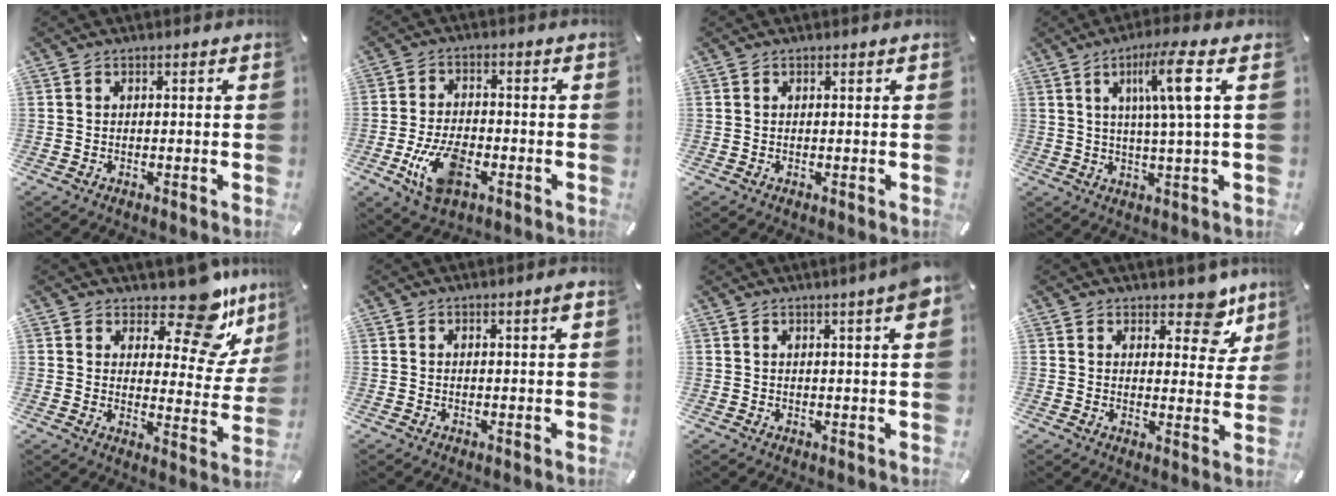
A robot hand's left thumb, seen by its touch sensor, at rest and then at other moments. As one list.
[{"total": 10.3, "force": [-3.9, 5.8, 7.5], "torque": [-0.151, 0.006, -0.071]}, {"total": 0.0}, {"total": 11.0, "force": [3.6, 0.4, 10.4], "torque": [-0.187, 0.000, 0.051]}, {"total": 15.0, "force": [11.8, 5.4, 7.6], "torque": [-0.095, -0.105, 0.196]}, {"total": 1.4, "force": [0.6, 0.1, 1.3], "torque": [-0.025, -0.001, 0.011]}, {"total": 4.4, "force": [2.4, 0.3, 3.7], "torque": [-0.058, -0.011, 0.037]}, {"total": 9.2, "force": [6.9, 4.7, 3.8], "torque": [-0.016, -0.055, 0.117]}]